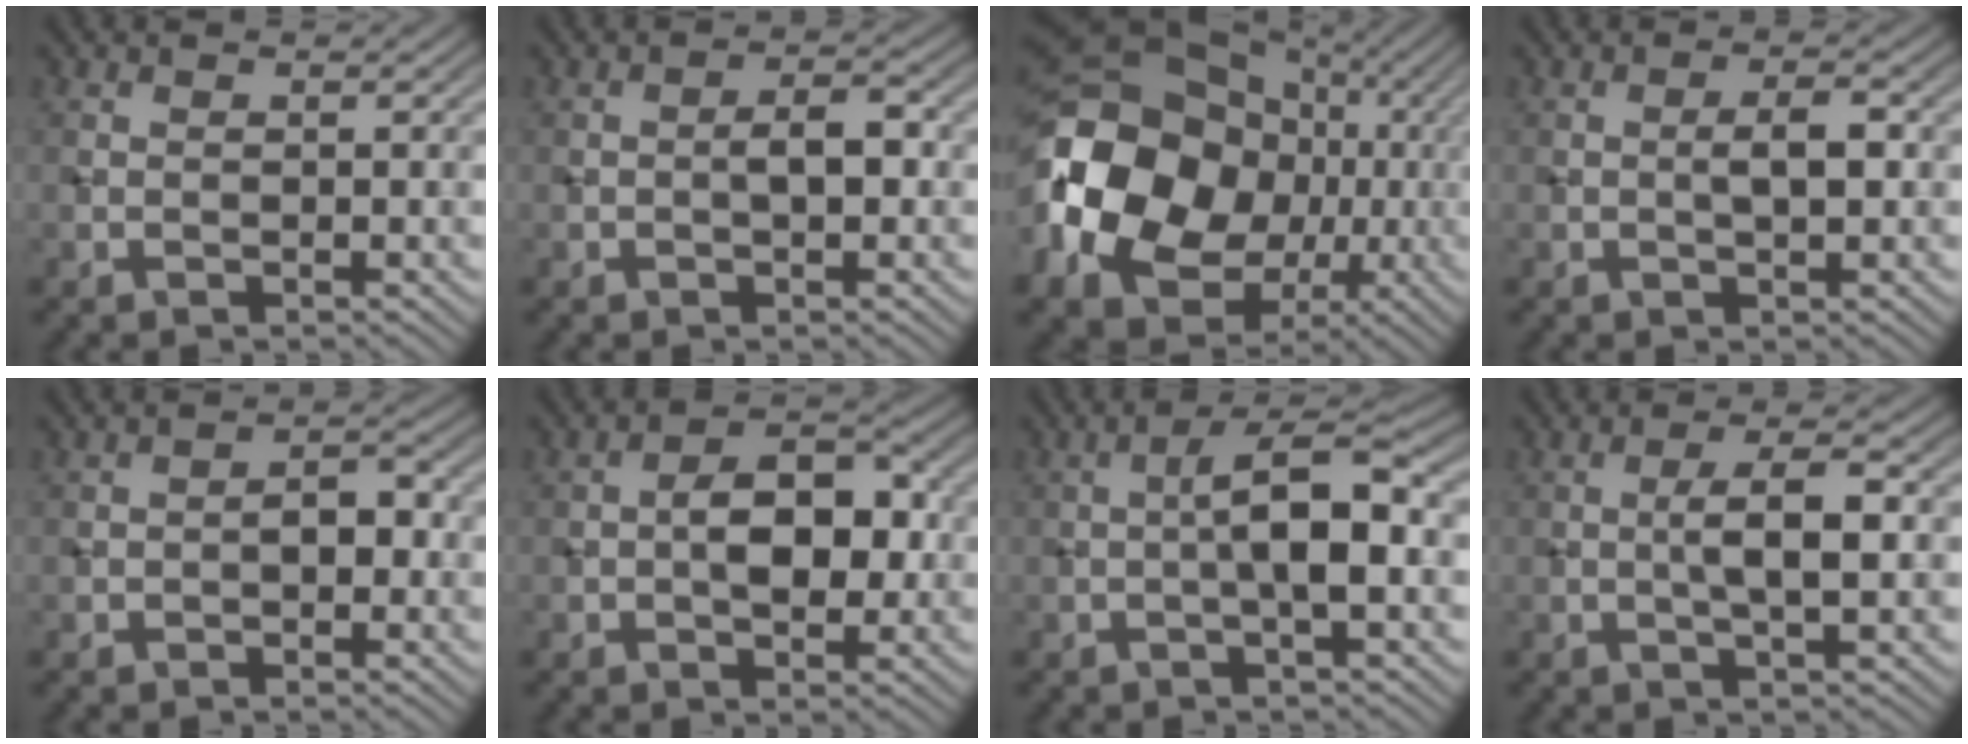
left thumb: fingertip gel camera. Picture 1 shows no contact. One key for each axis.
{"total": 2.7, "fx": -0.4, "fy": 1.2, "fz": 2.4, "tx": -0.036, "ty": 0.006, "tz": -0.011}
{"total": 17.4, "fx": -1.5, "fy": 13.6, "fz": 10.7, "tx": -0.250, "ty": -0.002, "tz": -0.031}
{"total": 2.7, "fx": -0.1, "fy": 0.9, "fz": 2.5, "tx": -0.044, "ty": 0.004, "tz": -0.004}
{"total": 2.6, "fx": -0.6, "fy": 1.5, "fz": 2.0, "tx": -0.028, "ty": 0.005, "tz": -0.016}
{"total": 6.1, "fx": -0.3, "fy": 3.5, "fz": 5.0, "tx": -0.068, "ty": 0.006, "tz": -0.009}
{"total": 6.2, "fx": -0.6, "fy": 1.5, "fz": 6.0, "tx": -0.100, "ty": 0.017, "tz": -0.016}
{"total": 4.0, "fx": -0.1, "fy": 0.8, "fz": 4.0, "tx": -0.071, "ty": 0.007, "tz": -0.004}